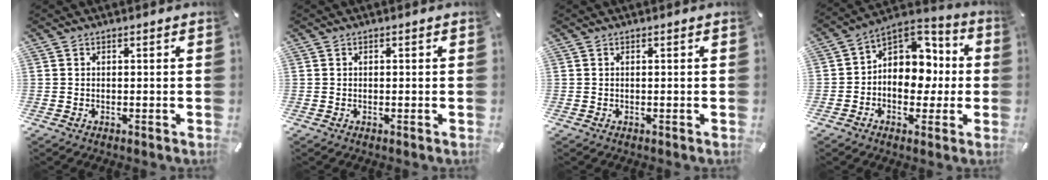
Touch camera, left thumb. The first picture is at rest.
{"total": 0.0}
{"total": 0.0}
{"total": 10.5, "force": [-0.3, 9.2, 5.1], "torque": [-0.067, -0.008, -0.003]}